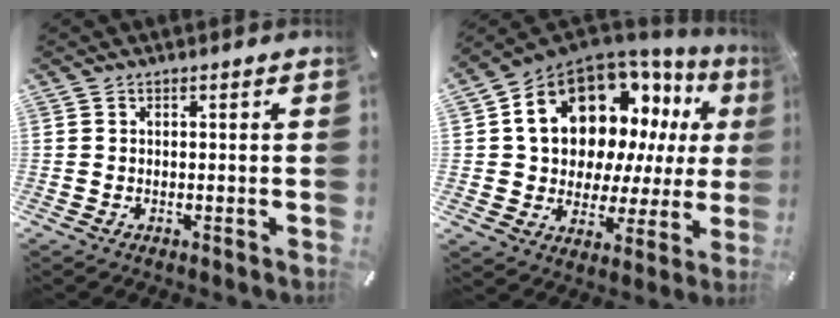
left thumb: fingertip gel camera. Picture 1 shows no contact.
{"total": 18.8, "force": [8.7, 12.5, 11.1], "torque": [-0.177, -0.058, 0.161]}